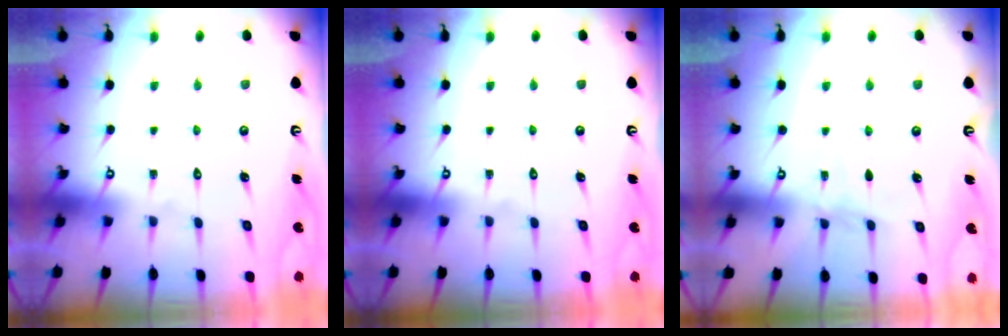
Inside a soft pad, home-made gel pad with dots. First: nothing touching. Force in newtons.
{"total": 0.0}
{"total": 3.6, "press": 3.6, "slide": 0.3}